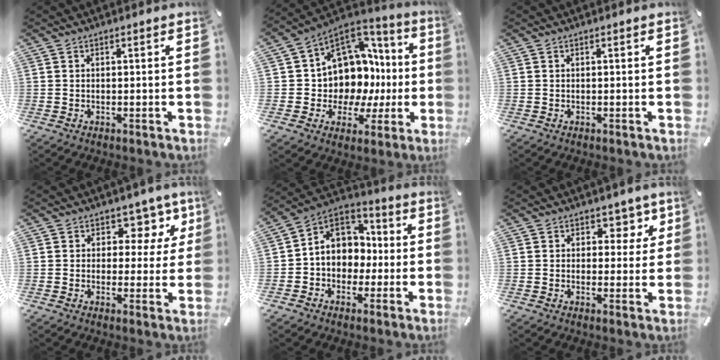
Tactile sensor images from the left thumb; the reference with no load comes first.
{"total": 11.9, "force": [2.0, 10.8, 4.4], "torque": [-0.060, -0.061, 0.054]}
{"total": 0.0}
{"total": 8.2, "force": [3.3, 6.2, 4.2], "torque": [-0.040, -0.028, 0.052]}
{"total": 9.9, "force": [0.4, 9.2, 3.6], "torque": [-0.087, 0.005, 0.011]}
{"total": 5.6, "force": [2.2, 4.5, 2.5], "torque": [-0.005, -0.012, 0.029]}